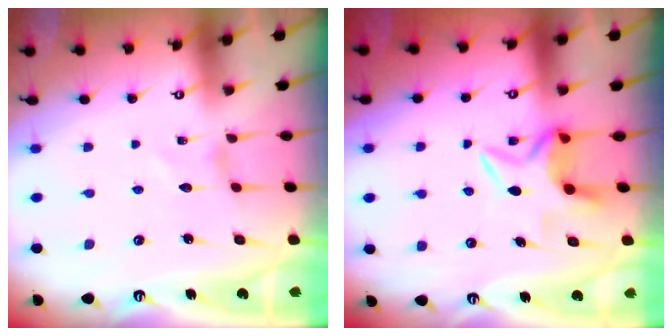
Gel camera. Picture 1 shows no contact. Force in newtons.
{"total": 7.1, "press": 7.1, "slide": 0.6}